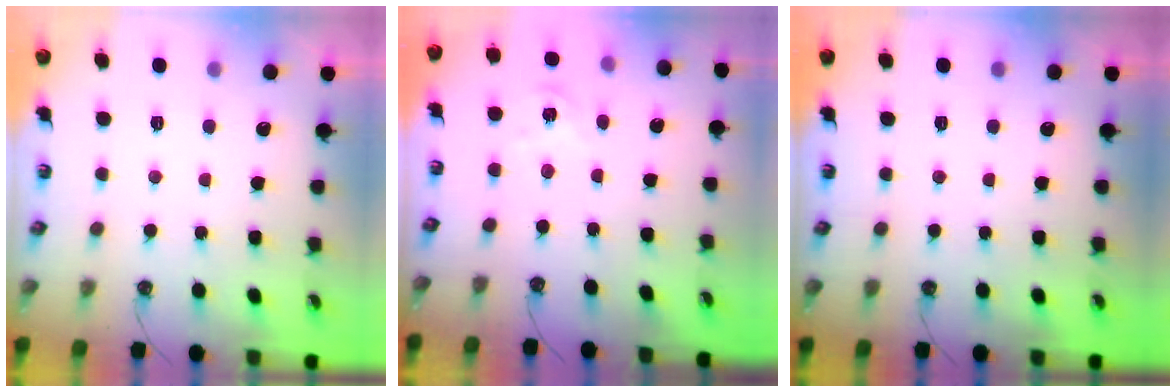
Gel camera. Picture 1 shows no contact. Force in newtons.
{"total": 1.8, "press": 1.8, "slide": 0.3}
{"total": 0.0}